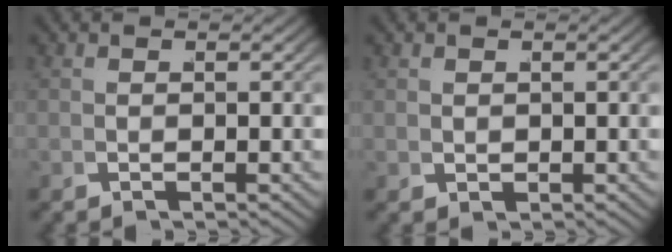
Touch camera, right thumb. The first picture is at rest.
{"total": 0.8, "force": [0.4, 0.7, 0.1], "torque": [-0.008, -0.005, 0.011]}